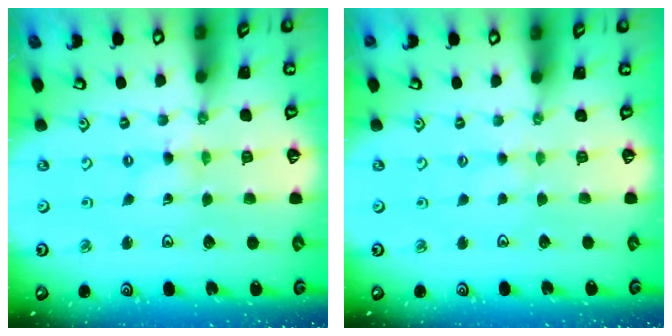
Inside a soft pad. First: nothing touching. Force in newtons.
{"total": 1.2, "press": 1.1, "slide": 0.3}